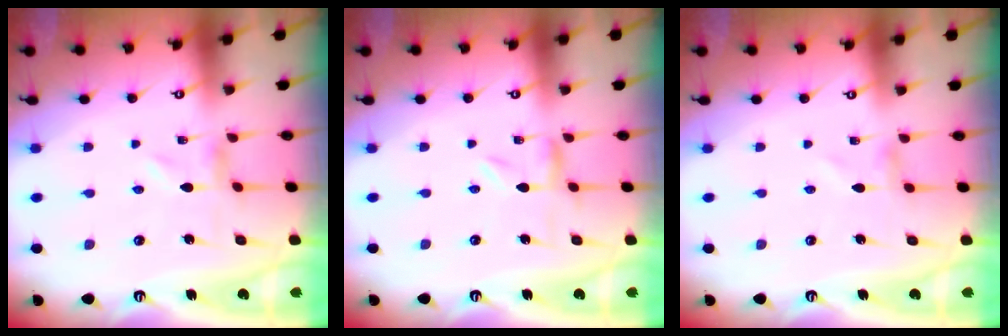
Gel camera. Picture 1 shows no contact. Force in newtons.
{"total": 1.5, "press": 1.5, "slide": 0.2}
{"total": 0.0}